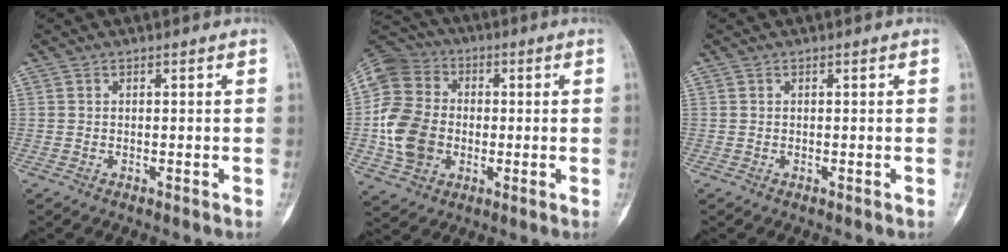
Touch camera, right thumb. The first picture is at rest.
{"total": 15.5, "force": [-1.6, 12.7, 8.8], "torque": [-0.159, 0.017, -0.035]}
{"total": 0.0}